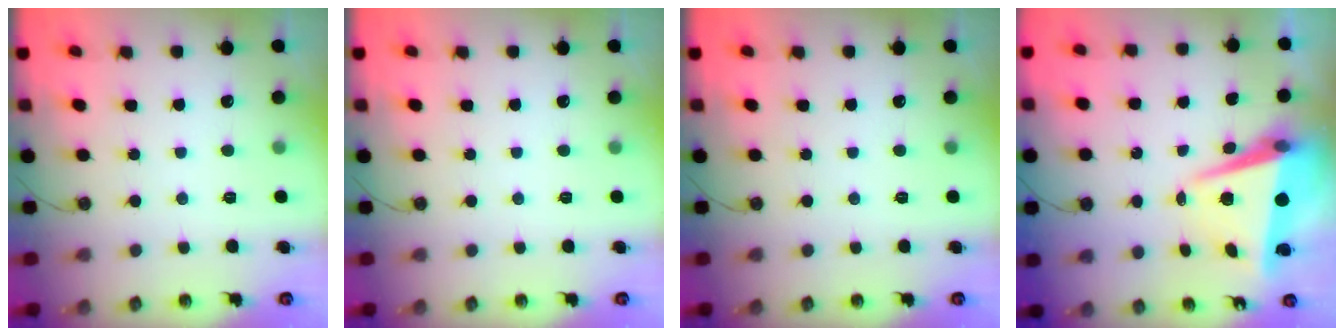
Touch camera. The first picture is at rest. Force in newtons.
{"total": 0.0}
{"total": 0.0}
{"total": 7.9, "press": 7.7, "slide": 1.7}